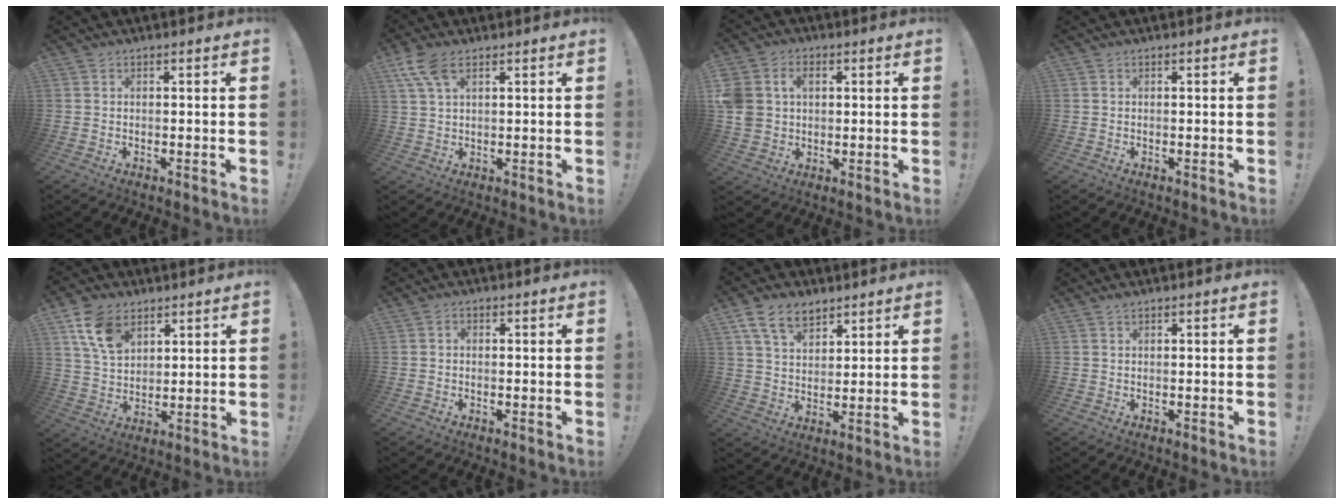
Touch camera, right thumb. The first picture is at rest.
{"total": 7.2, "force": [4.1, 3.2, 5.0], "torque": [-0.094, -0.008, 0.078]}
{"total": 9.0, "force": [1.9, 7.4, 4.8], "torque": [-0.095, -0.002, 0.039]}
{"total": 0.0}
{"total": 11.6, "force": [6.4, 7.5, 6.2], "torque": [-0.110, -0.018, 0.125]}
{"total": 0.7, "force": [-0.3, 0.5, 0.3], "torque": [-0.005, 0.003, -0.007]}
{"total": 10.3, "force": [6.7, 6.0, 5.1], "torque": [-0.089, -0.024, 0.128]}
{"total": 0.6, "force": [0.5, 0.0, 0.3], "torque": [0.001, -0.002, 0.008]}